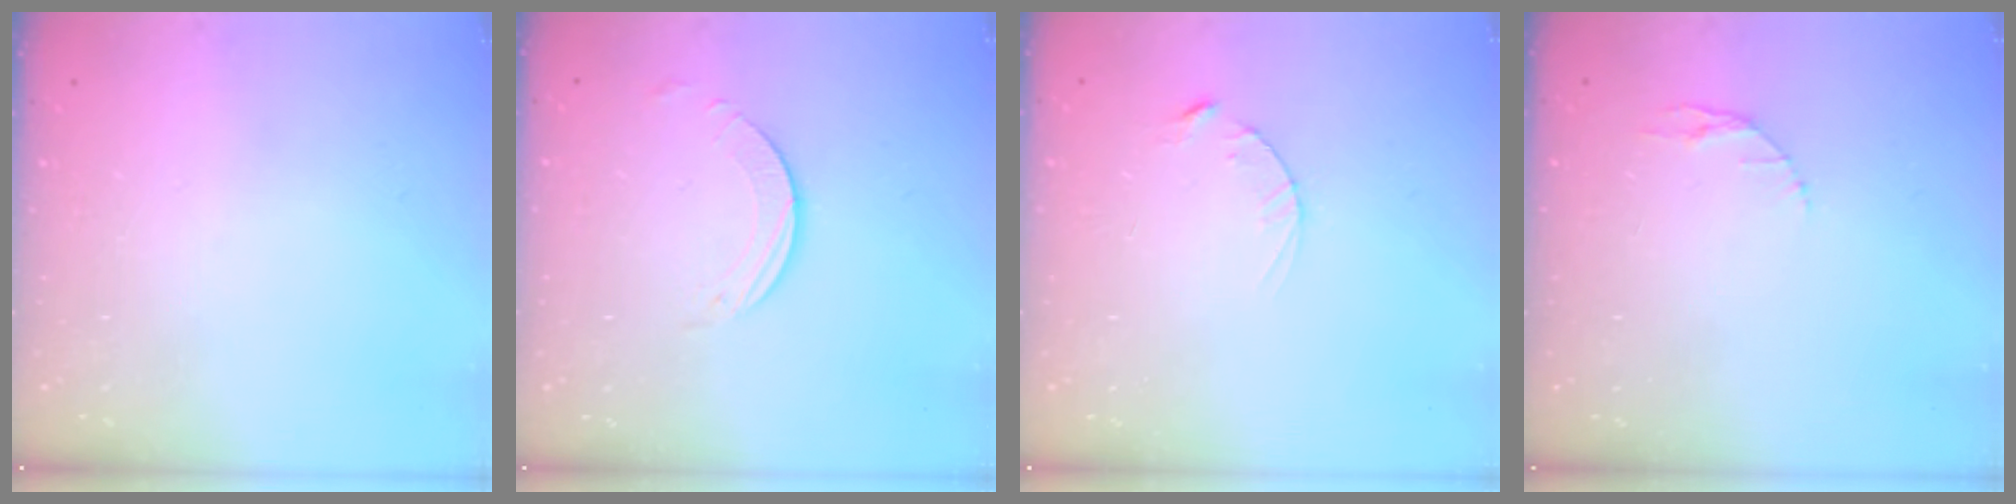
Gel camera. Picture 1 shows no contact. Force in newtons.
{"total": 1.9, "press": 1.9, "slide": 0.2}
{"total": 2.5, "press": 2.5, "slide": 0.4}
{"total": 2.9, "press": 2.9, "slide": 0.4}